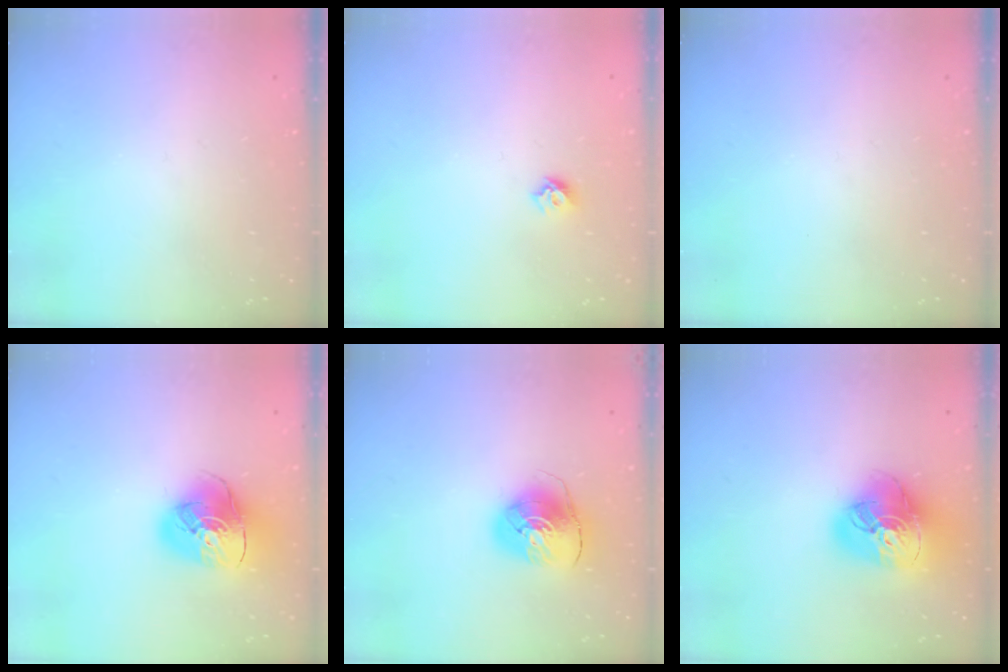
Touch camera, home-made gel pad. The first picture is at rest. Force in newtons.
{"total": 4.9, "press": 4.8, "slide": 0.8}
{"total": 0.0}
{"total": 14.9, "press": 14.7, "slide": 2.0}
{"total": 9.4, "press": 9.2, "slide": 1.5}
{"total": 20.6, "press": 20.5, "slide": 2.1}